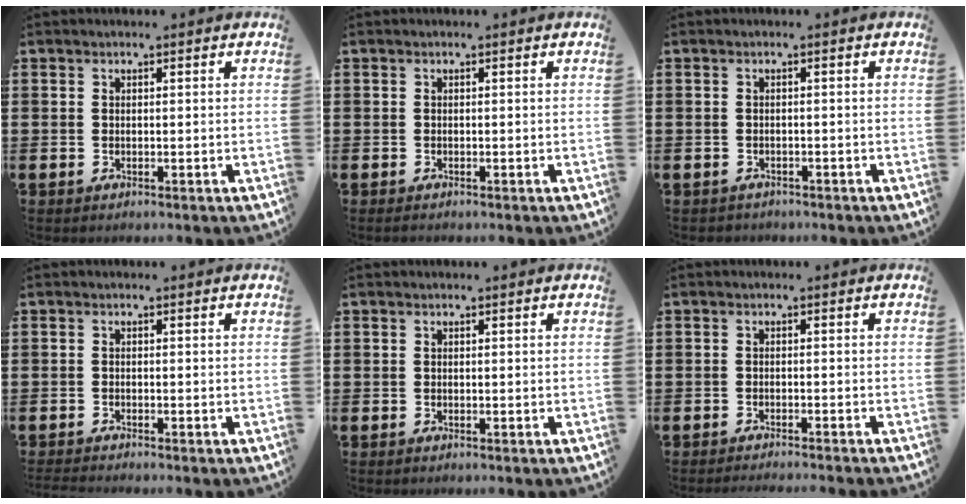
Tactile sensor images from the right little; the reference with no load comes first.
{"total": 0.0}
{"total": 0.6, "force": [-0.5, 0.3, 0.0], "torque": [-0.002, 0.002, -0.011]}
{"total": 0.7, "force": [-0.7, 0.0, 0.3], "torque": [-0.004, -0.003, -0.014]}
{"total": 0.0}
{"total": 1.0, "force": [-0.9, -0.3, 0.1], "torque": [-0.001, 0.000, -0.019]}